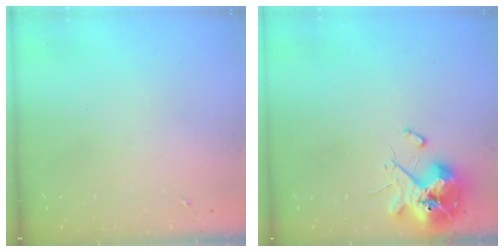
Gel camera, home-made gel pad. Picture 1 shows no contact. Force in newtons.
{"total": 13.9, "press": 13.7, "slide": 2.2}